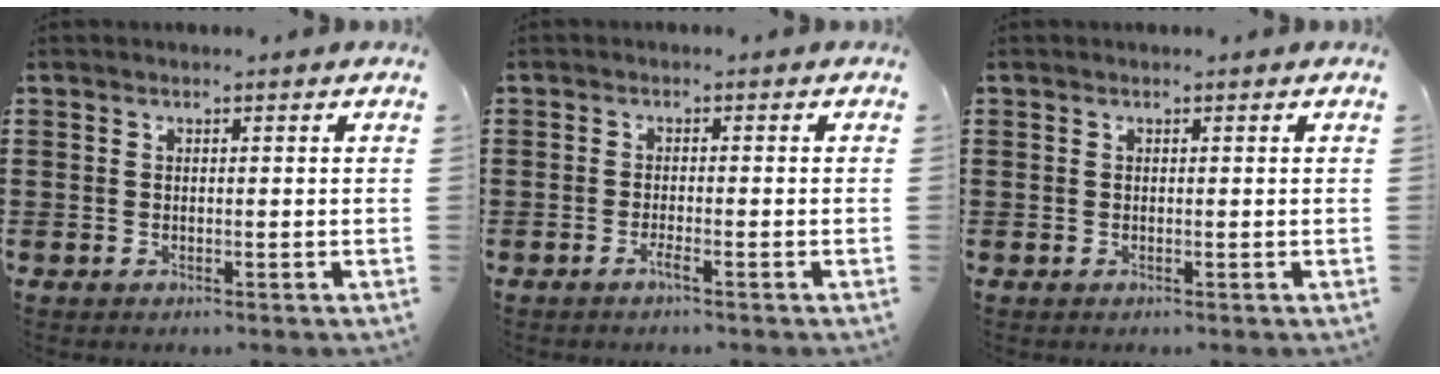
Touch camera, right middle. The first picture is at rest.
{"total": 0.6, "force": [-0.4, 0.0, 0.4], "torque": [-0.008, -0.001, -0.008]}
{"total": 0.0}